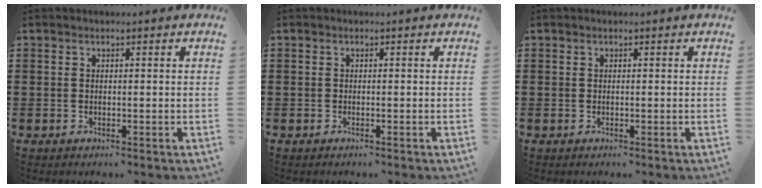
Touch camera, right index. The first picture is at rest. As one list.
[{"total": 0.0}, {"total": 0.0}]